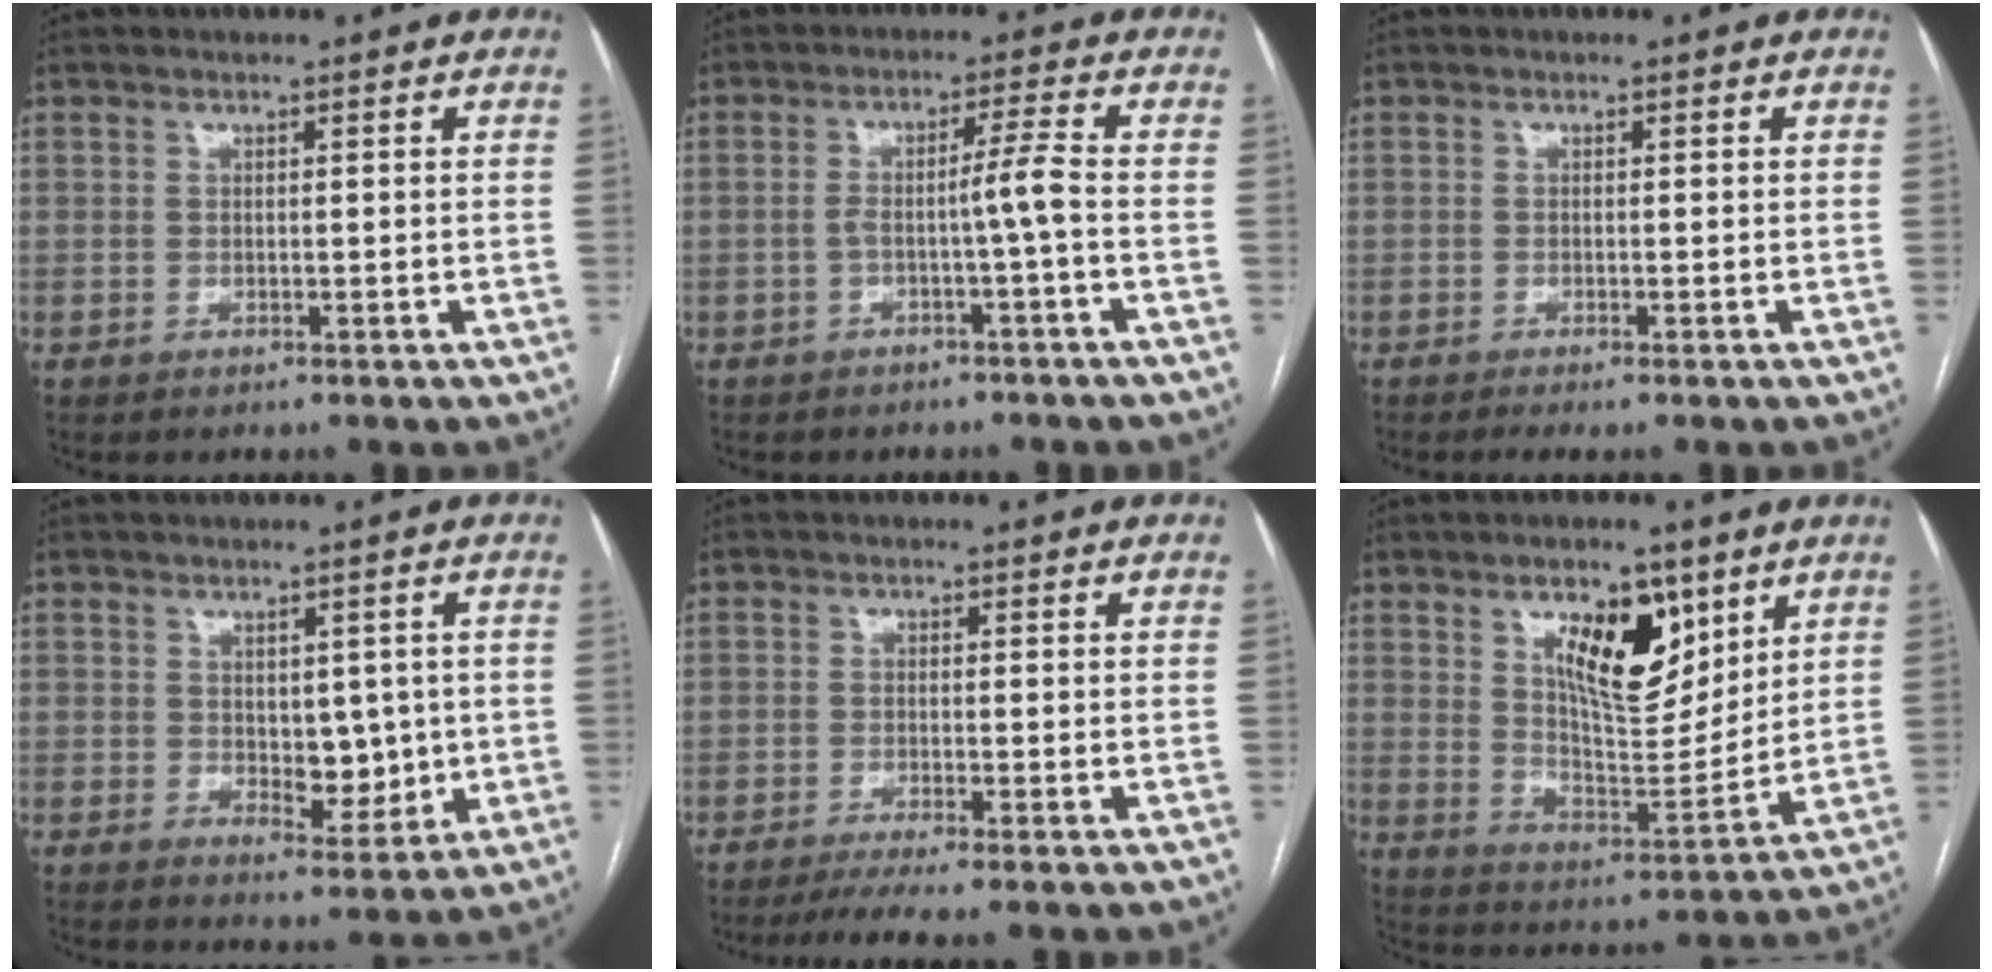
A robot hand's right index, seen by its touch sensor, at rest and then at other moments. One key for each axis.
{"total": 3.9, "fx": -1.2, "fy": -1.0, "fz": 3.5, "tx": -0.062, "ty": 0.010, "tz": -0.018}
{"total": 1.1, "fx": -0.6, "fy": 0.0, "fz": 0.9, "tx": -0.015, "ty": -0.002, "tz": -0.012}
{"total": 5.6, "fx": 0.2, "fy": 3.2, "fz": 4.6, "tx": -0.057, "ty": -0.003, "tz": 0.016}
{"total": 4.5, "fx": -3.5, "fy": -0.6, "fz": 2.8, "tx": -0.041, "ty": -0.008, "tz": -0.061}
{"total": 12.6, "fx": 6.2, "fy": 4.9, "fz": 9.7, "tx": -0.156, "ty": 0.000, "tz": 0.115}